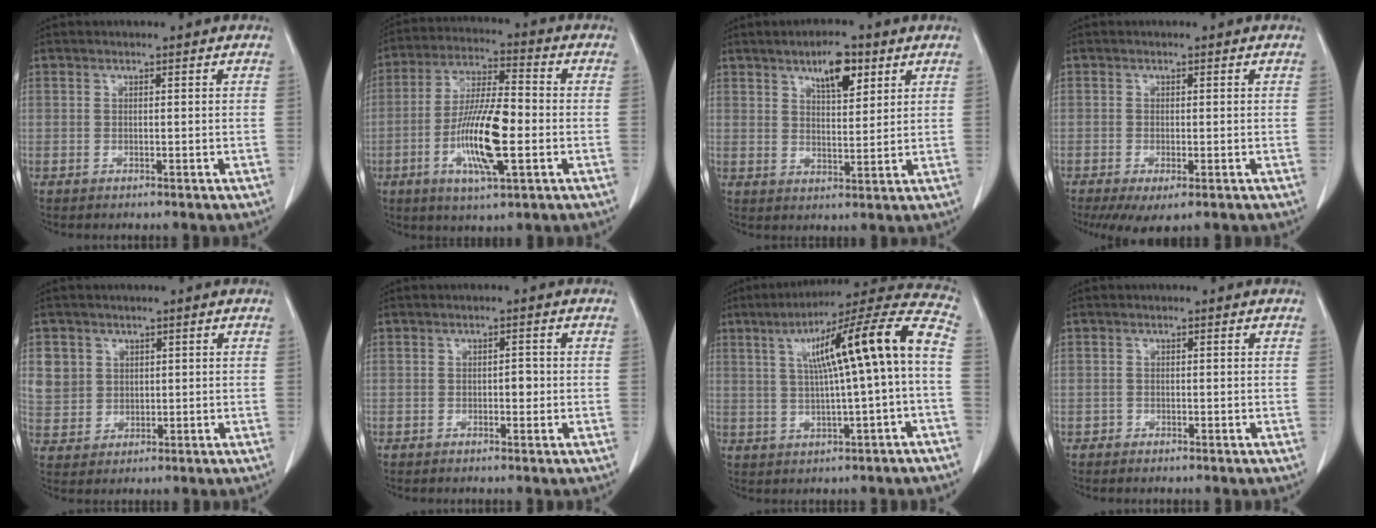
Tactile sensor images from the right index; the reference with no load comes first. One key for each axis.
{"total": 13.0, "fx": -3.1, "fy": 2.5, "fz": 12.4, "tx": -0.238, "ty": -0.003, "tz": -0.055}
{"total": 6.6, "fx": 3.8, "fy": 2.2, "fz": 4.9, "tx": -0.082, "ty": 0.002, "tz": 0.061}
{"total": 5.1, "fx": -2.9, "fy": 1.5, "fz": 3.9, "tx": -0.061, "ty": -0.016, "tz": -0.045}
{"total": 6.3, "fx": 2.3, "fy": 5.8, "fz": 1.0, "tx": -0.022, "ty": 0.013, "tz": 0.059}
{"total": 2.0, "fx": -0.4, "fy": 0.8, "fz": 1.8, "tx": -0.022, "ty": 0.006, "tz": -0.006}
{"total": 15.9, "fx": 1.5, "fy": 0.5, "fz": 15.8, "tx": -0.237, "ty": 0.039, "tz": 0.024}
{"total": 0.8, "fx": -0.5, "fy": 0.6, "fz": -0.1, "tx": -0.001, "ty": 0.004, "tz": -0.011}